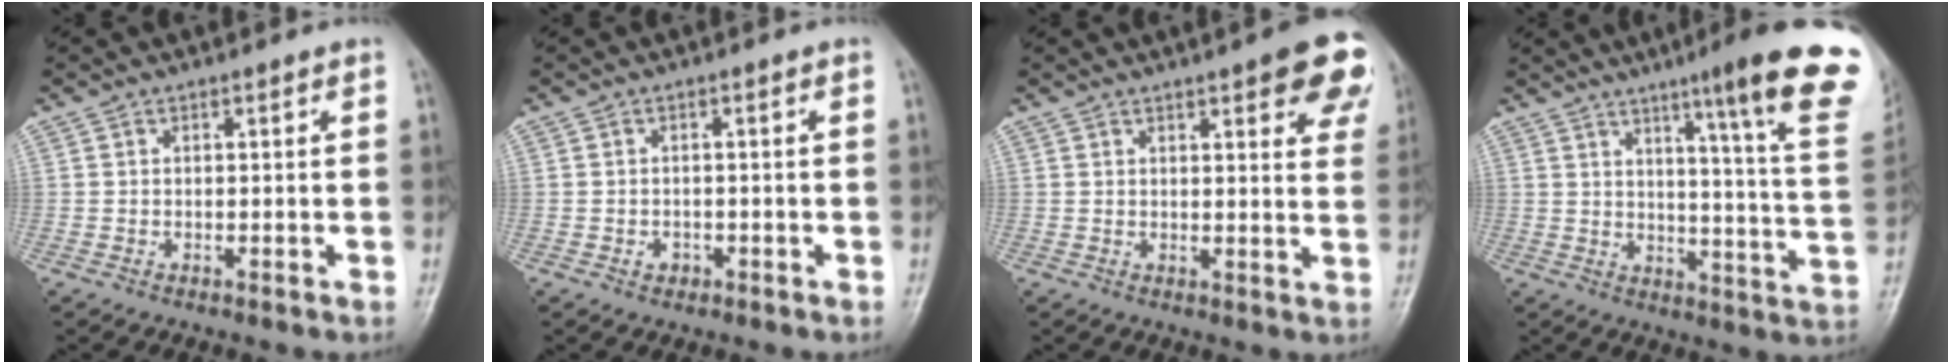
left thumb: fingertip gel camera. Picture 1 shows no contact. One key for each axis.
{"total": 1.5, "fx": -0.7, "fy": 1.2, "fz": 0.5, "tx": -0.002, "ty": 0.007, "tz": -0.008}
{"total": 11.3, "fx": 6.0, "fy": 3.3, "fz": 8.9, "tx": -0.073, "ty": -0.019, "tz": 0.066}
{"total": 21.4, "fx": 12.6, "fy": 1.4, "fz": 17.2, "tx": -0.209, "ty": -0.065, "tz": 0.155}